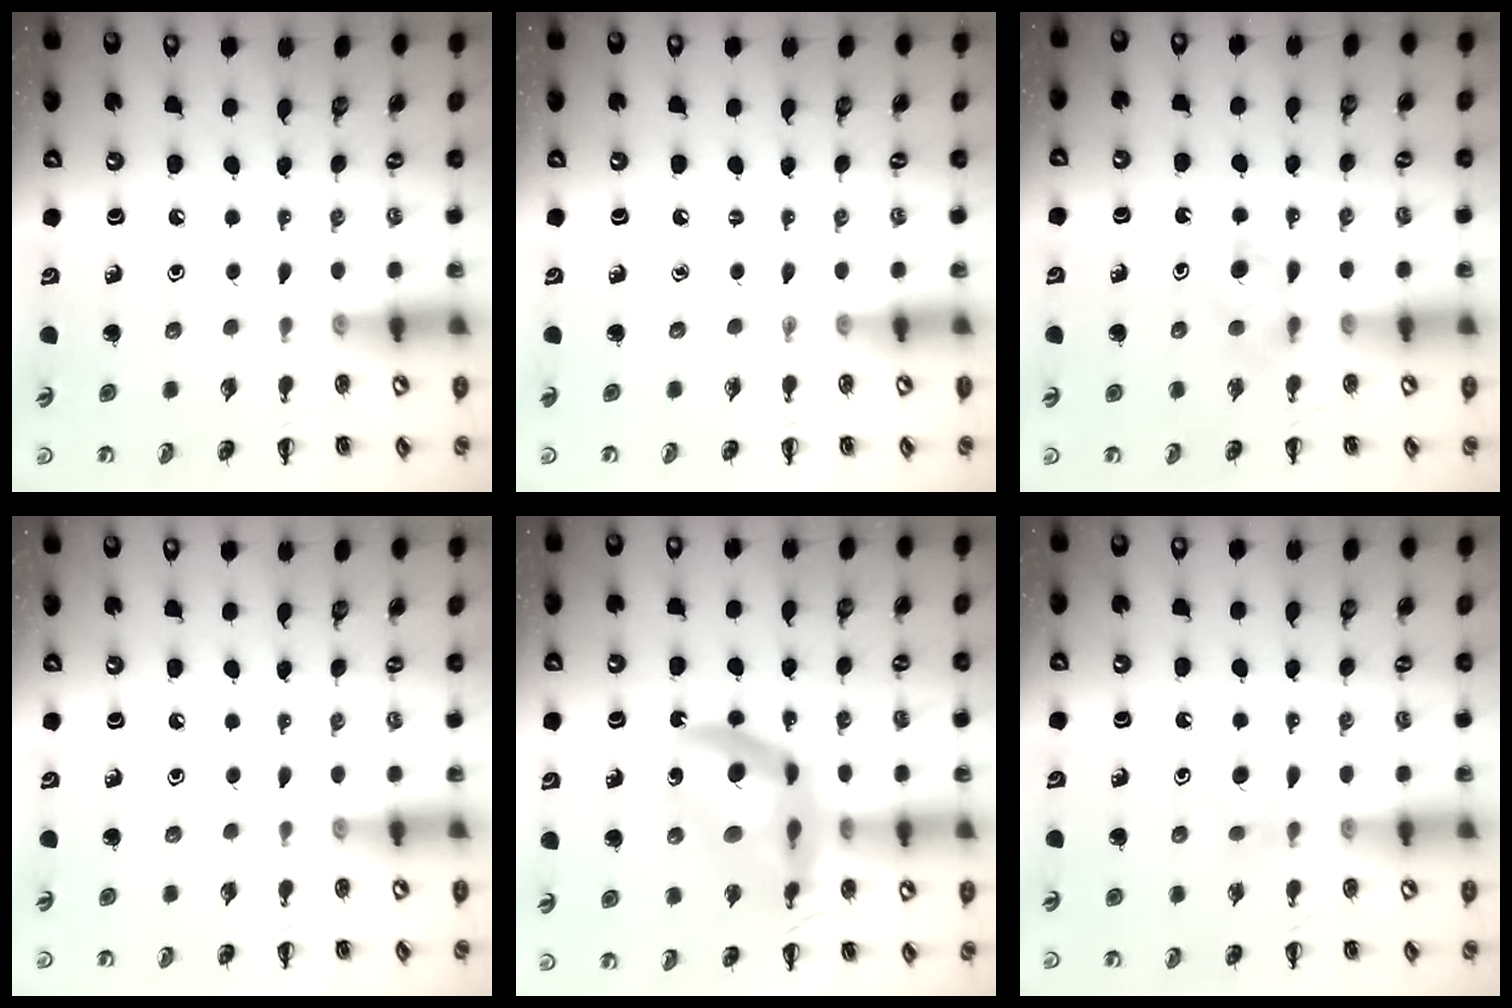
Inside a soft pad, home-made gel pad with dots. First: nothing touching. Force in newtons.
{"total": 0.0}
{"total": 4.6, "press": 4.3, "slide": 1.4}
{"total": 0.0}
{"total": 14.4, "press": 13.8, "slide": 4.1}
{"total": 4.1, "press": 3.9, "slide": 1.4}